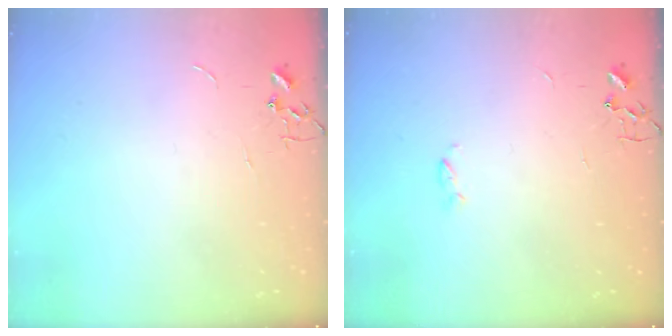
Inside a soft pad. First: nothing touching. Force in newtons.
{"total": 2.4, "press": 2.4, "slide": 0.5}